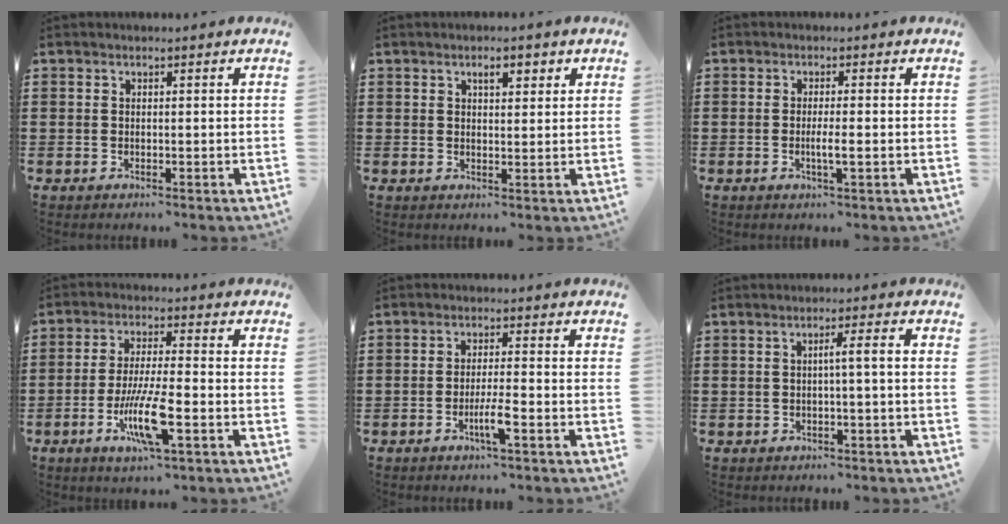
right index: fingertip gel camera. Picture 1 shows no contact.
{"total": 2.5, "force": [1.2, 0.9, 2.1], "torque": [-0.036, 0.002, 0.017]}
{"total": 2.5, "force": [-0.7, 0.2, 2.4], "torque": [-0.042, -0.002, -0.013]}
{"total": 9.3, "force": [-3.4, 1.8, 8.4], "torque": [-0.167, -0.010, -0.064]}
{"total": 4.0, "force": [-1.9, 0.2, 3.5], "torque": [-0.066, -0.006, -0.034]}
{"total": 2.5, "force": [-0.5, -0.3, 2.5], "torque": [-0.043, -0.004, -0.013]}